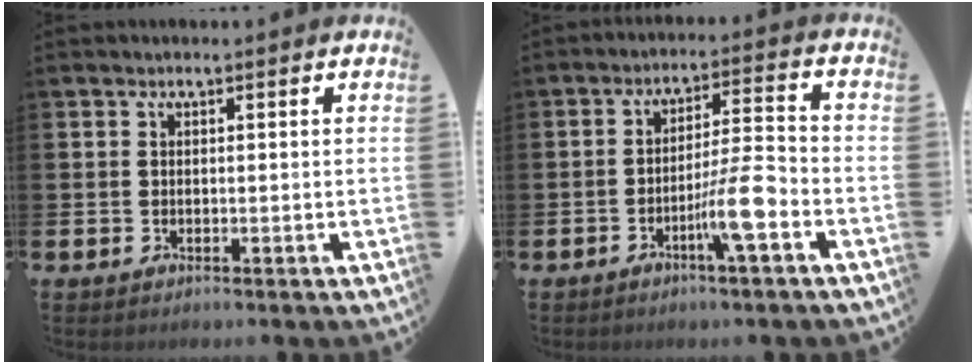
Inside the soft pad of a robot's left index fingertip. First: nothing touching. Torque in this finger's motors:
{"motor_torque": [0.24, 0.37, 0.68, 0.21]}